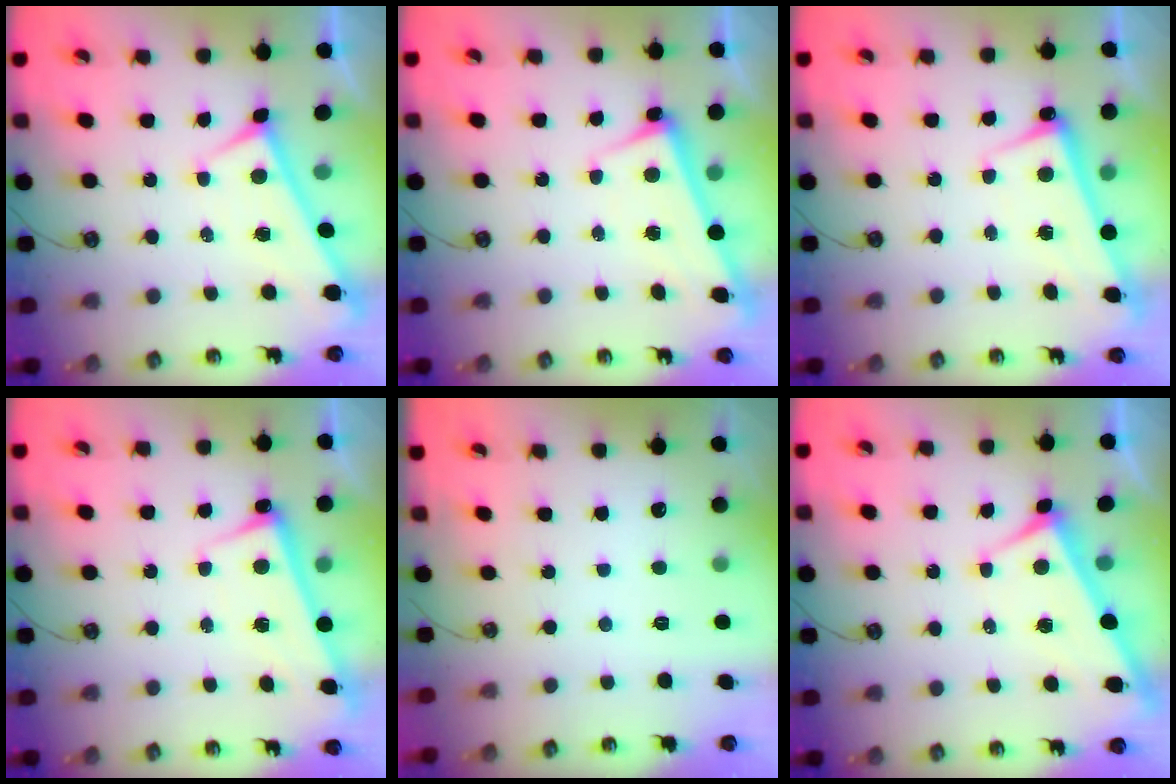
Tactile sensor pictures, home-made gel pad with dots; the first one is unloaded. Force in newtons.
{"total": 2.6, "press": 2.6, "slide": 0.3}
{"total": 2.8, "press": 2.6, "slide": 1.0}
{"total": 2.8, "press": 2.7, "slide": 0.5}
{"total": 0.0}
{"total": 3.4, "press": 3.4, "slide": 0.5}